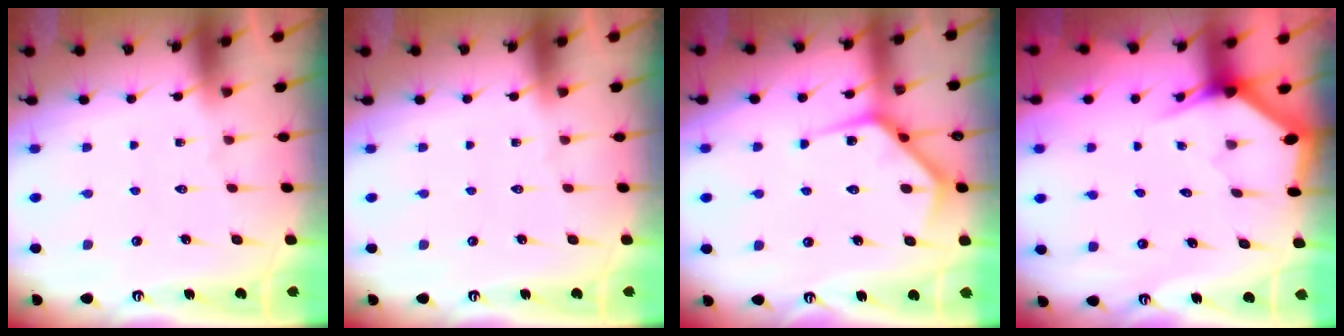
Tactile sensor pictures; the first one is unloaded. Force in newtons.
{"total": 0.0}
{"total": 9.8, "press": 9.8, "slide": 0.5}
{"total": 3.0, "press": 3.0, "slide": 0.0}